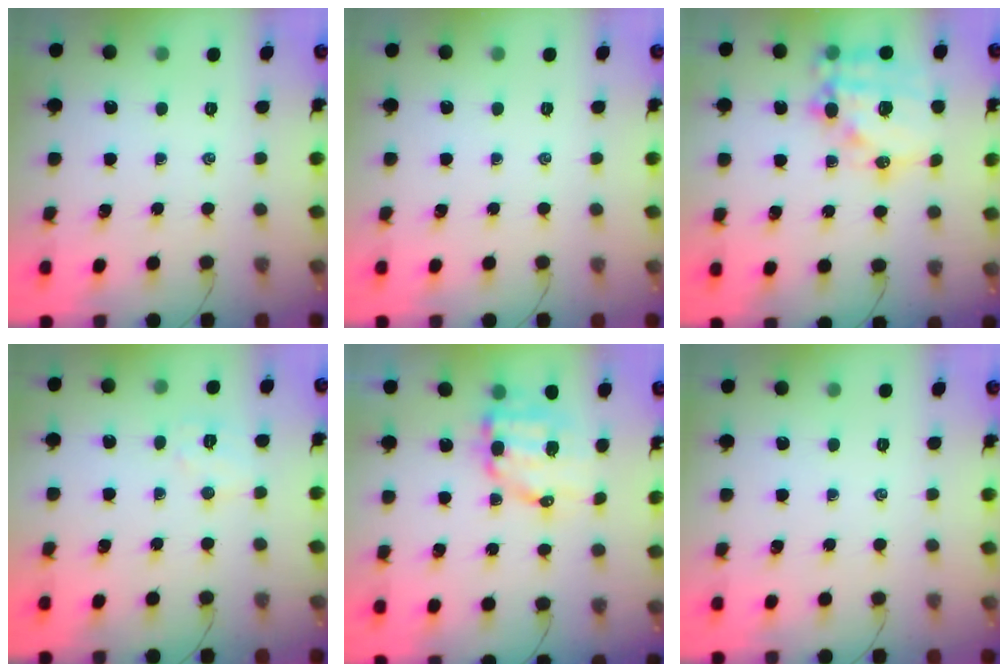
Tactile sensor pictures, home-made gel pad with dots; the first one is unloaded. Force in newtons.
{"total": 0.0}
{"total": 16.8, "press": 16.4, "slide": 3.7}
{"total": 5.6, "press": 5.5, "slide": 1.1}
{"total": 10.0, "press": 9.8, "slide": 1.9}
{"total": 0.0}